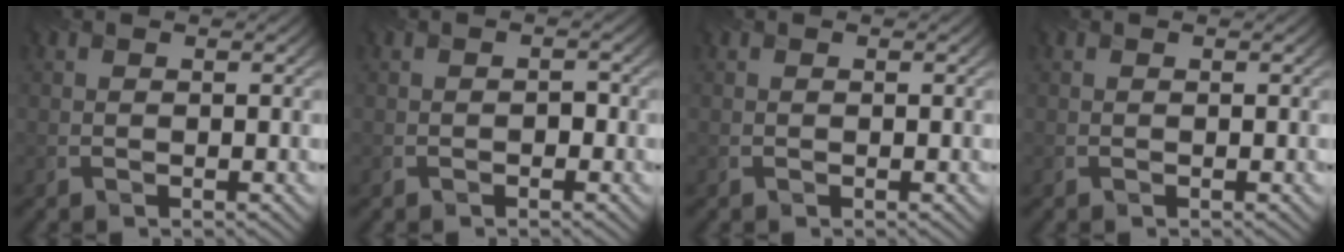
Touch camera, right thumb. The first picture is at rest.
{"total": 0.9, "force": [-0.4, 0.6, 0.5], "torque": [-0.007, -0.001, -0.008]}
{"total": 0.0}
{"total": 0.0}